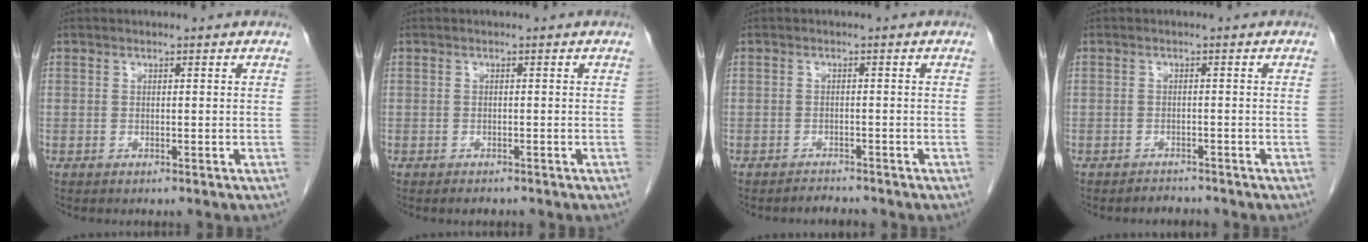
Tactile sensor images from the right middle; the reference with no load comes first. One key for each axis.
{"total": 1.2, "fx": -1.0, "fy": 0.5, "fz": 0.4, "tx": -0.010, "ty": -0.002, "tz": -0.012}
{"total": 1.6, "fx": -1.6, "fy": 0.3, "fz": -0.1, "tx": -0.001, "ty": -0.006, "tz": -0.023}
{"total": 1.5, "fx": -1.5, "fy": 0.2, "fz": -0.2, "tx": 0.001, "ty": -0.006, "tz": -0.020}